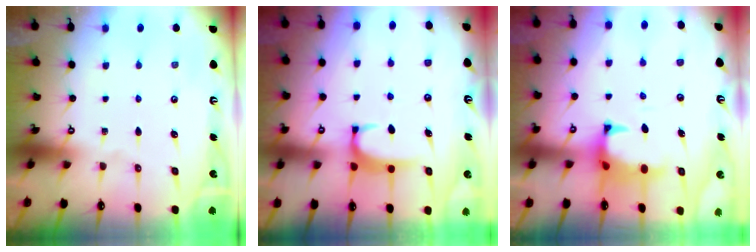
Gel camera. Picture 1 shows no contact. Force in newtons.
{"total": 1.8, "press": 1.8, "slide": 0.5}
{"total": 1.0, "press": 0.1, "slide": 1.0}